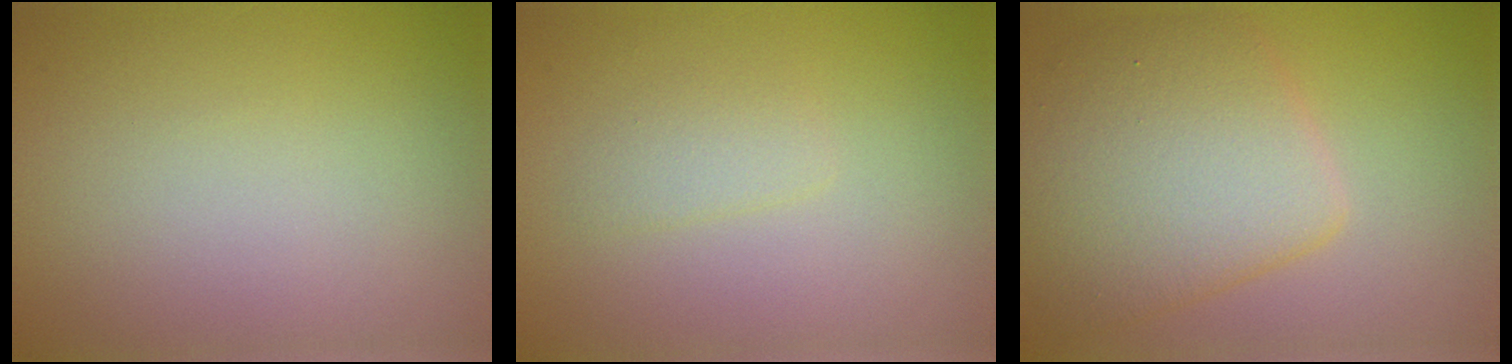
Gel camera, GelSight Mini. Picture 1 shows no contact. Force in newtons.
{"total": 1.2, "press": 1.2, "slide": 0.0}
{"total": 6.8, "press": 6.8, "slide": 0.1}